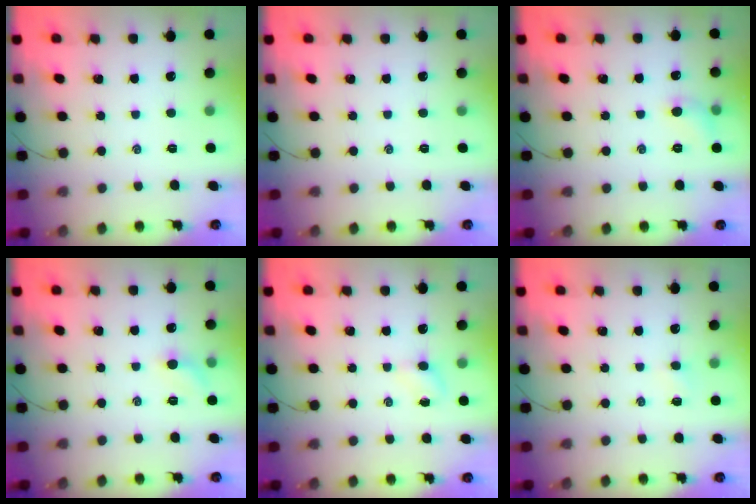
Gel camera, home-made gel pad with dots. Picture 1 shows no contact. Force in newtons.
{"total": 0.0}
{"total": 5.7, "press": 5.5, "slide": 1.5}
{"total": 6.3, "press": 6.1, "slide": 1.6}
{"total": 2.8, "press": 2.6, "slide": 0.9}
{"total": 2.5, "press": 2.4, "slide": 0.8}